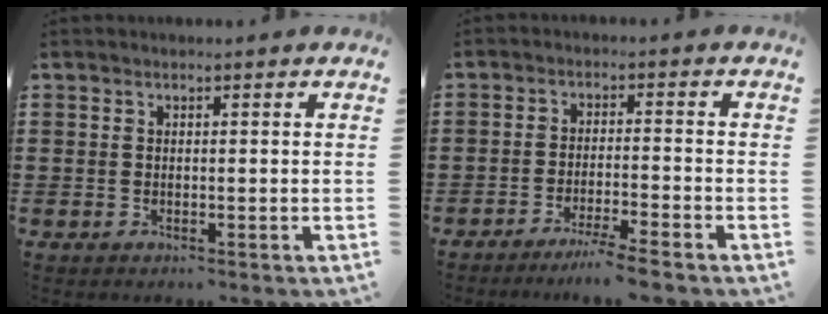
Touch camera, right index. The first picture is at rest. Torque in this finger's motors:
{"motor_torque": [1.24, -0.76, 0.13, 0.06]}